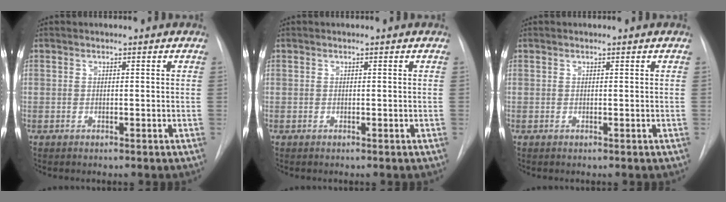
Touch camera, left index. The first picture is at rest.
{"total": 0.0}
{"total": 0.0}